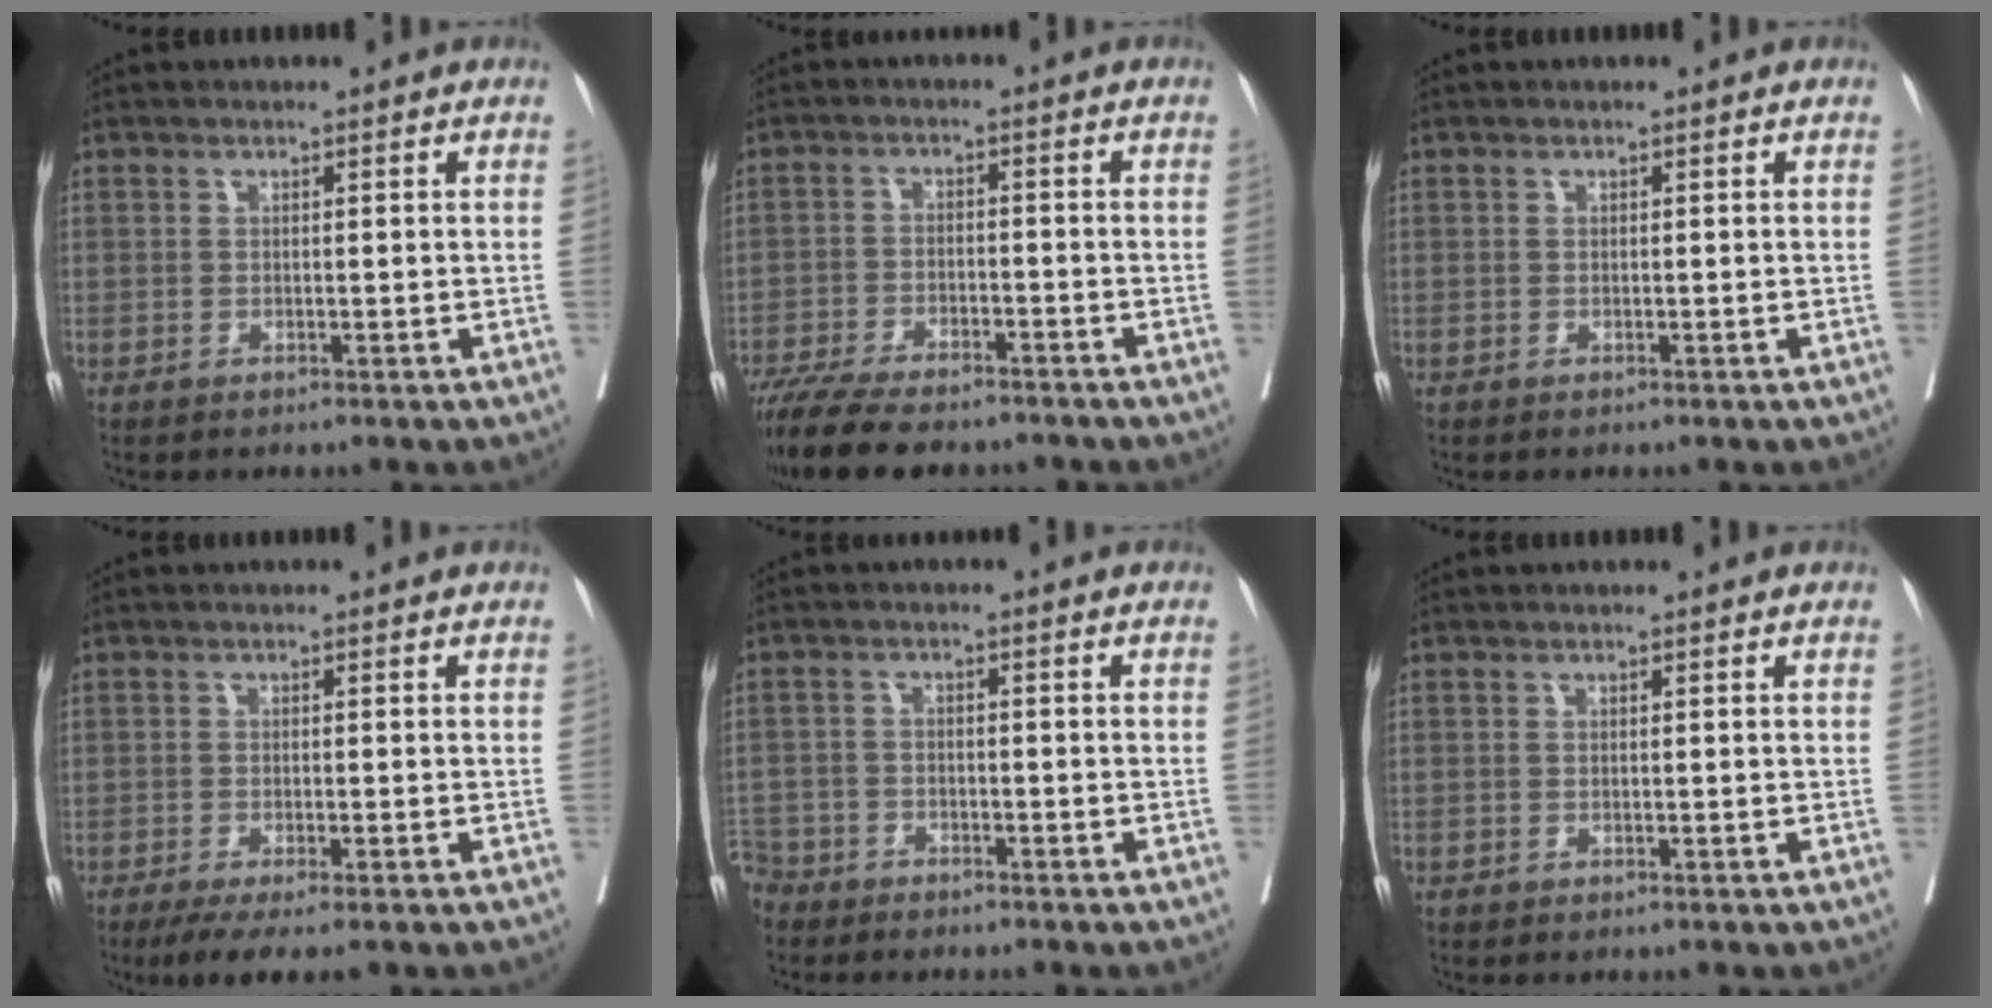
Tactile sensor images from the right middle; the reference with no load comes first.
{"total": 12.9, "force": [-11.1, 2.9, 6.1], "torque": [-0.100, -0.015, -0.172]}
{"total": 0.0}
{"total": 5.8, "force": [-4.3, 0.7, 3.9], "torque": [-0.051, -0.013, -0.067]}
{"total": 5.5, "force": [-5.1, 2.3, 0.1], "torque": [0.001, -0.006, -0.097]}
{"total": 0.0}